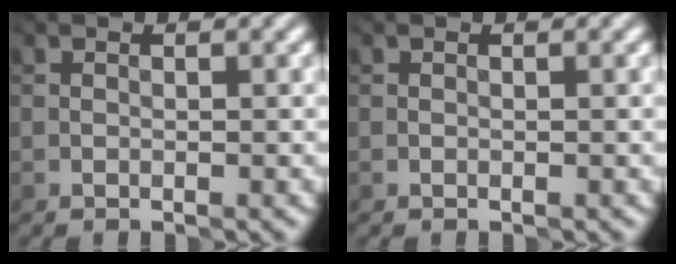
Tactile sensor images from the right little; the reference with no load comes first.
{"total": 0.0}